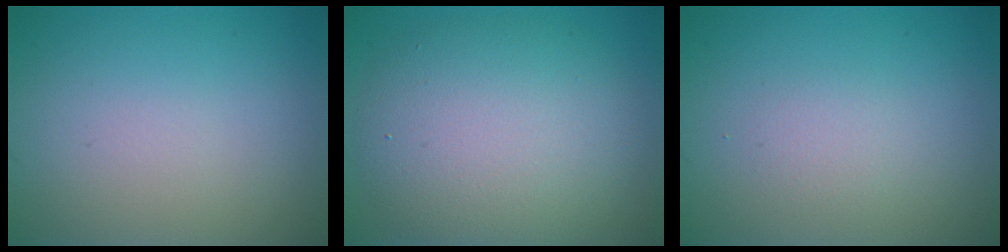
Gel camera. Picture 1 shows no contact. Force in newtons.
{"total": 8.5, "press": 8.5, "slide": 0.5}
{"total": 1.3, "press": 1.3, "slide": 0.1}